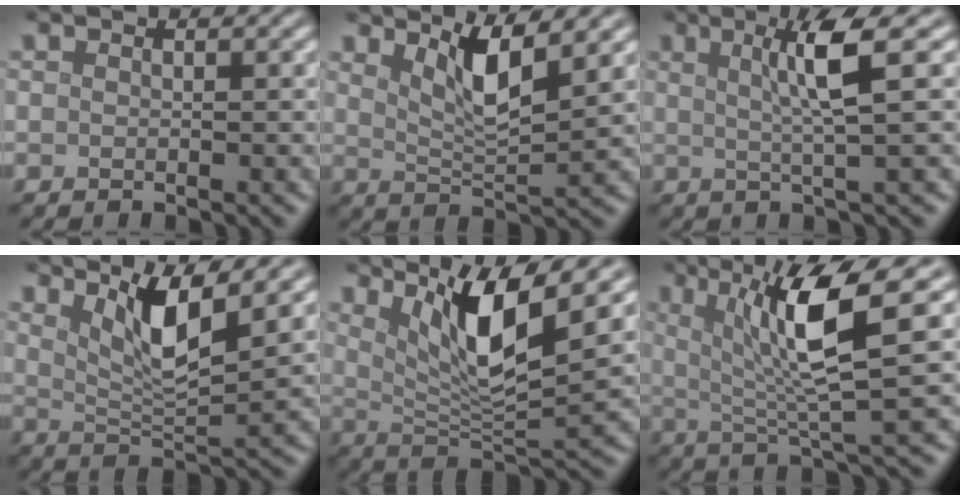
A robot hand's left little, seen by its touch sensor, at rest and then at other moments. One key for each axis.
{"total": 4.3, "fx": 2.6, "fy": 0.9, "fz": 3.4, "tx": -0.060, "ty": -0.008, "tz": 0.049}
{"total": 4.6, "fx": 1.2, "fy": 0.4, "fz": 4.4, "tx": -0.077, "ty": 0.003, "tz": 0.023}
{"total": 5.1, "fx": 2.7, "fy": 1.0, "fz": 4.2, "tx": -0.076, "ty": -0.009, "tz": 0.051}
{"total": 7.8, "fx": 3.8, "fy": 1.7, "fz": 6.6, "tx": -0.112, "ty": -0.008, "tz": 0.069}
{"total": 8.7, "fx": 2.4, "fy": 1.7, "fz": 8.2, "tx": -0.127, "ty": 0.001, "tz": 0.039}